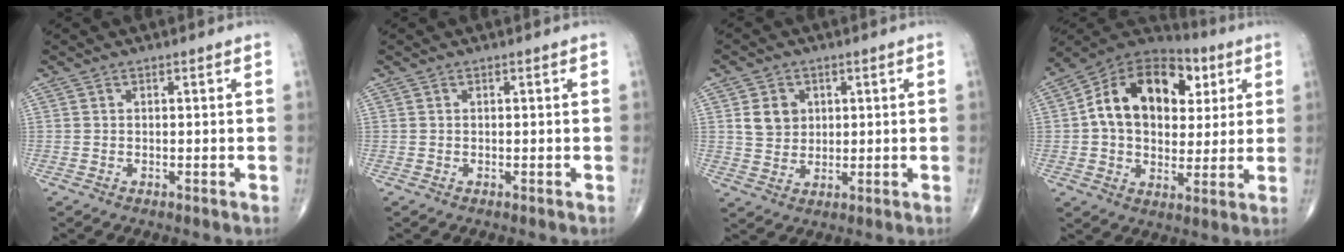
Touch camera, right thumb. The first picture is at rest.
{"total": 0.0}
{"total": 5.5, "force": [1.6, 4.6, 2.6], "torque": [-0.024, -0.009, 0.033]}
{"total": 20.2, "force": [4.4, 13.9, 13.9], "torque": [-0.196, 0.015, 0.069]}